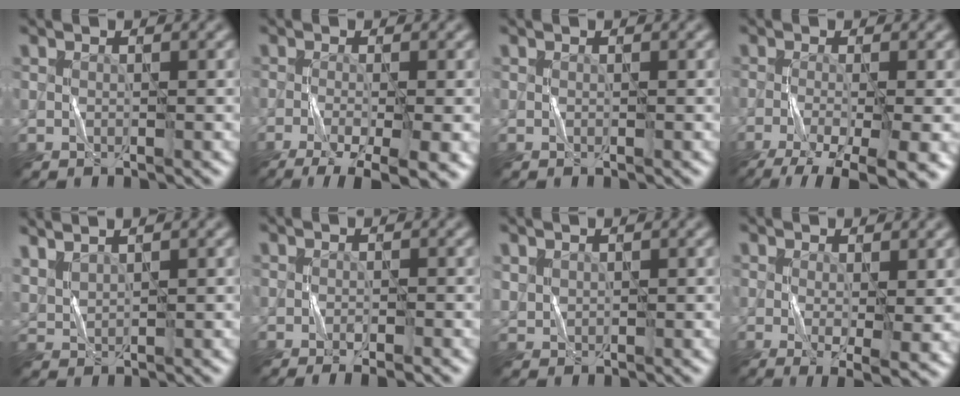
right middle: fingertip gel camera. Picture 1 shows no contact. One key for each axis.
{"total": 8.2, "fx": -4.6, "fy": 2.1, "fz": 6.4, "tx": -0.091, "ty": -0.017, "tz": -0.070}
{"total": 0.0}
{"total": 10.0, "fx": -6.3, "fy": 2.6, "fz": 7.3, "tx": -0.112, "ty": -0.026, "tz": -0.088}
{"total": 3.1, "fx": 2.5, "fy": 0.8, "fz": 1.5, "tx": -0.032, "ty": 0.013, "tz": 0.045}
{"total": 2.0, "fx": -1.3, "fy": 0.4, "fz": 1.5, "tx": -0.024, "ty": 0.001, "tz": -0.022}
{"total": 1.1, "fx": 0.7, "fy": 0.8, "fz": 0.3, "tx": -0.009, "ty": 0.000, "tz": 0.021}
{"total": 4.2, "fx": -0.3, "fy": 0.8, "fz": 4.1, "tx": -0.065, "ty": -0.014, "tz": 0.001}